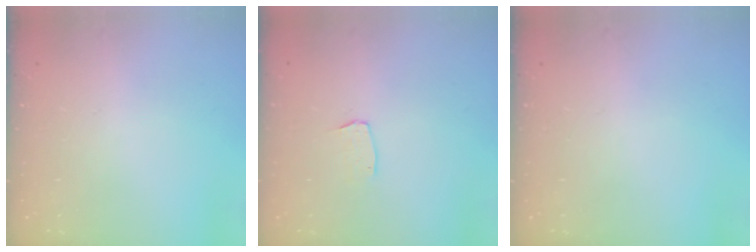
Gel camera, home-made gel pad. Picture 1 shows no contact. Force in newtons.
{"total": 3.6, "press": 3.6, "slide": 0.3}
{"total": 0.0}